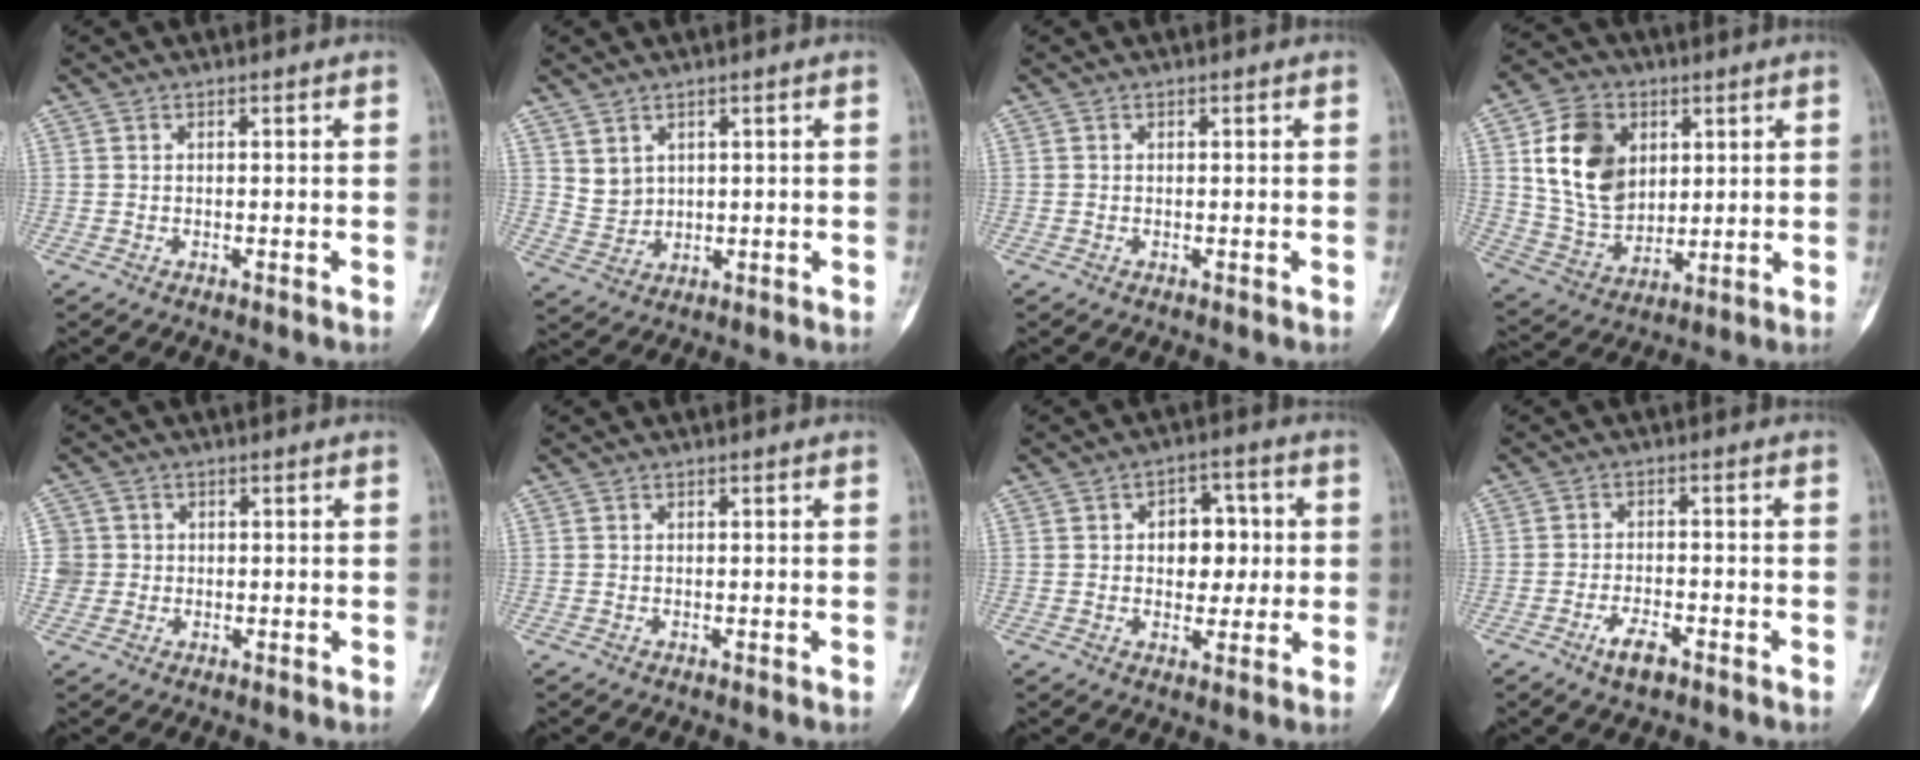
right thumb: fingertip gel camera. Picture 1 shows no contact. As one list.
[{"total": 3.9, "force": [2.2, 2.9, 1.4], "torque": [-0.013, -0.021, 0.055]}, {"total": 0.0}, {"total": 15.6, "force": [4.5, 11.6, 9.5], "torque": [-0.140, -0.014, 0.091]}, {"total": 3.9, "force": [0.2, 3.9, 0.1], "torque": [0.026, 0.007, 0.003]}, {"total": 0.0}, {"total": 8.1, "force": [0.9, 5.6, 5.8], "torque": [-0.035, 0.008, 0.012]}, {"total": 4.4, "force": [-2.7, 1.7, 3.1], "torque": [-0.057, 0.013, -0.046]}]